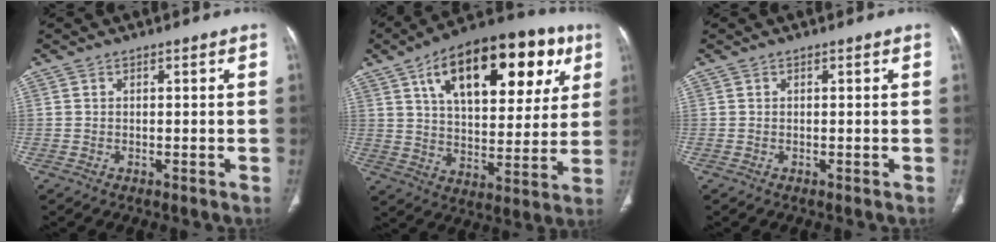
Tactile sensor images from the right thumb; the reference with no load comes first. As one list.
[{"total": 26.1, "force": [11.2, 12.8, 19.8], "torque": [-0.255, 0.001, 0.171]}, {"total": 0.0}]